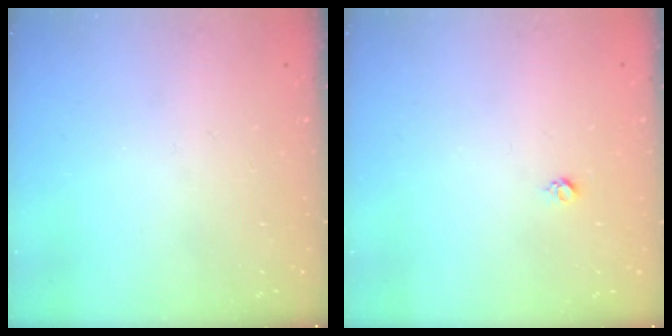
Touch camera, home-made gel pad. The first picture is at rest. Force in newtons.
{"total": 3.0, "press": 2.9, "slide": 0.4}